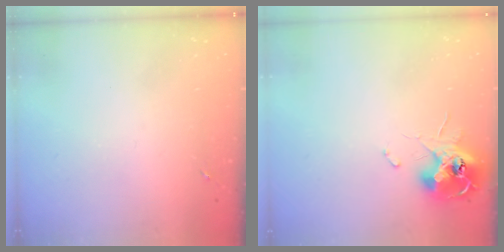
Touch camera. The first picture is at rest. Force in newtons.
{"total": 11.6, "press": 11.6, "slide": 1.1}